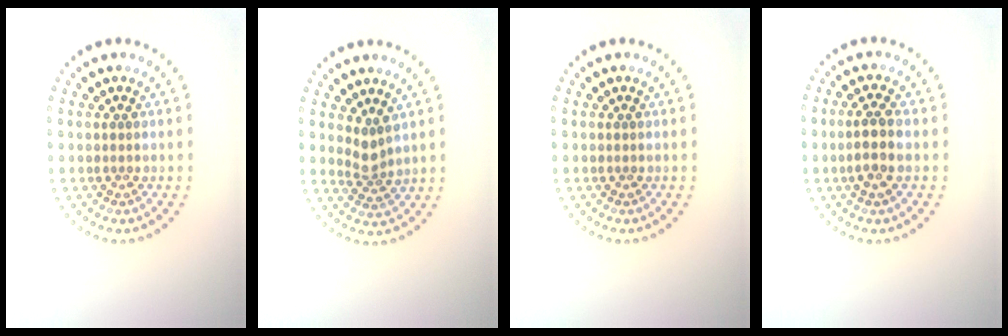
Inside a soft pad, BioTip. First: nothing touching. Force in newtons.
{"total": 2.0, "press": 1.4, "slide": 1.4}
{"total": 0.0}
{"total": 2.5, "press": 2.3, "slide": 1.1}